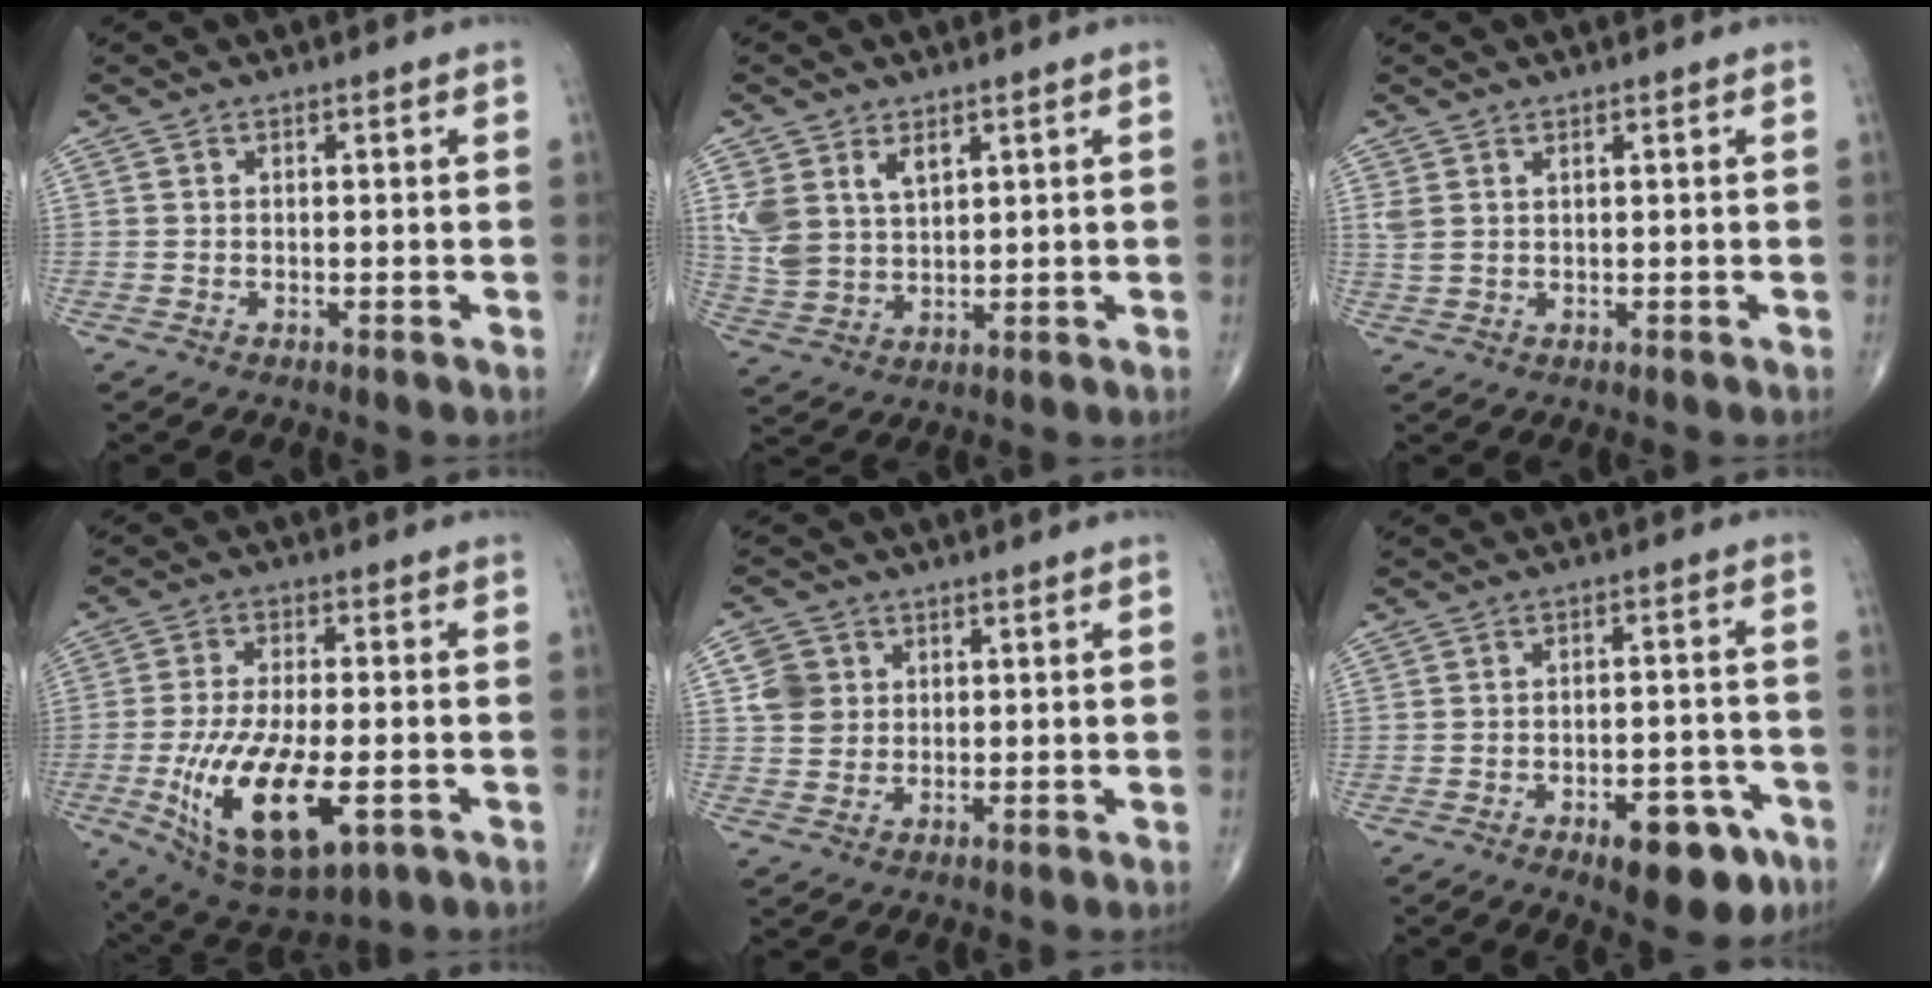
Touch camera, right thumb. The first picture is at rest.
{"total": 8.3, "force": [3.6, 5.2, 5.3], "torque": [-0.099, -0.011, 0.084]}
{"total": 2.1, "force": [1.0, 0.9, 1.6], "torque": [-0.044, 0.007, 0.031]}
{"total": 18.0, "force": [-5.2, 7.6, 15.5], "torque": [-0.286, -0.006, -0.071]}
{"total": 5.4, "force": [1.3, 4.9, 1.9], "torque": [-0.015, 0.000, 0.022]}
{"total": 11.0, "force": [-5.9, 4.9, 7.9], "torque": [-0.082, 0.037, -0.072]}